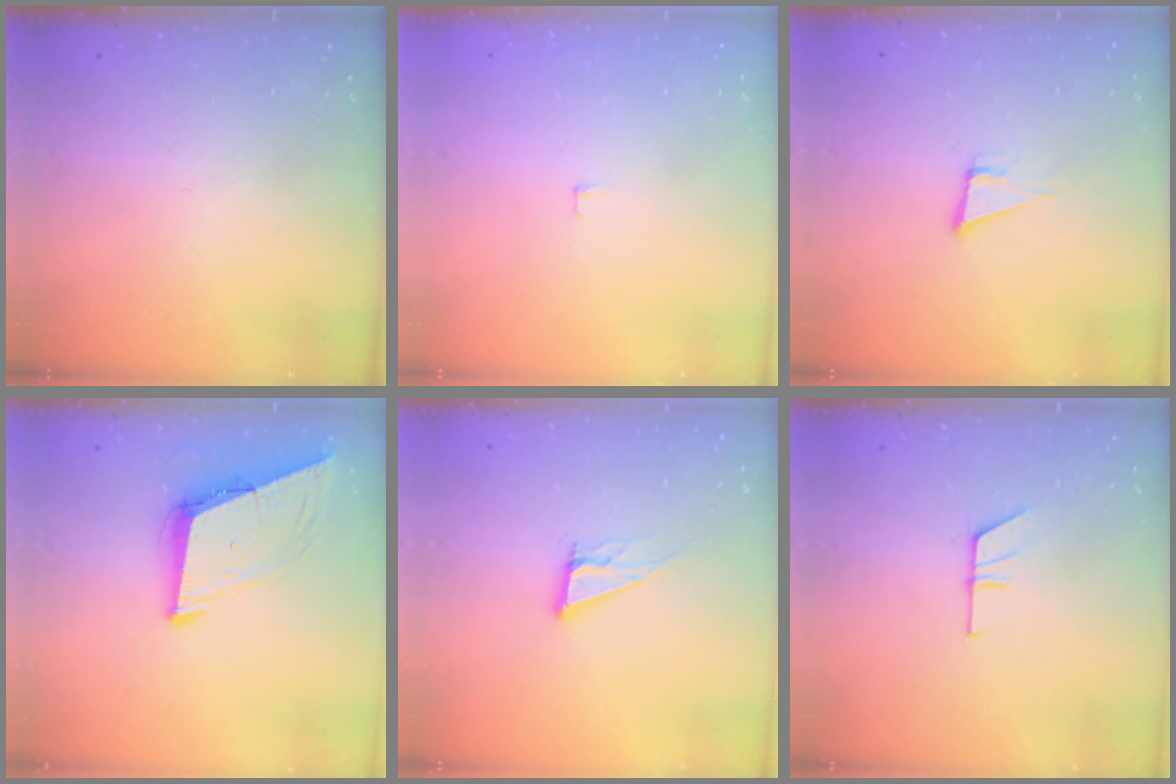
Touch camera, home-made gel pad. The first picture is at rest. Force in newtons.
{"total": 2.4, "press": 2.4, "slide": 0.2}
{"total": 3.8, "press": 1.9, "slide": 3.3}
{"total": 8.6, "press": 7.8, "slide": 3.6}
{"total": 8.6, "press": 8.3, "slide": 2.4}
{"total": 5.1, "press": 5.1, "slide": 0.4}